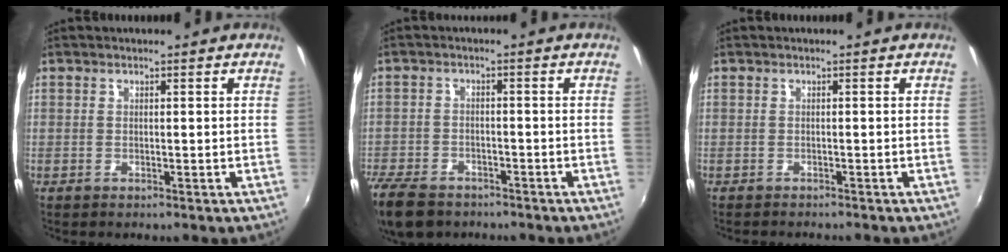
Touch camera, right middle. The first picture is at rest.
{"total": 11.8, "force": [-8.7, 6.3, 5.0], "torque": [-0.152, -0.023, -0.157]}
{"total": 2.3, "force": [-2.1, 0.4, 0.6], "torque": [-0.019, -0.016, -0.035]}